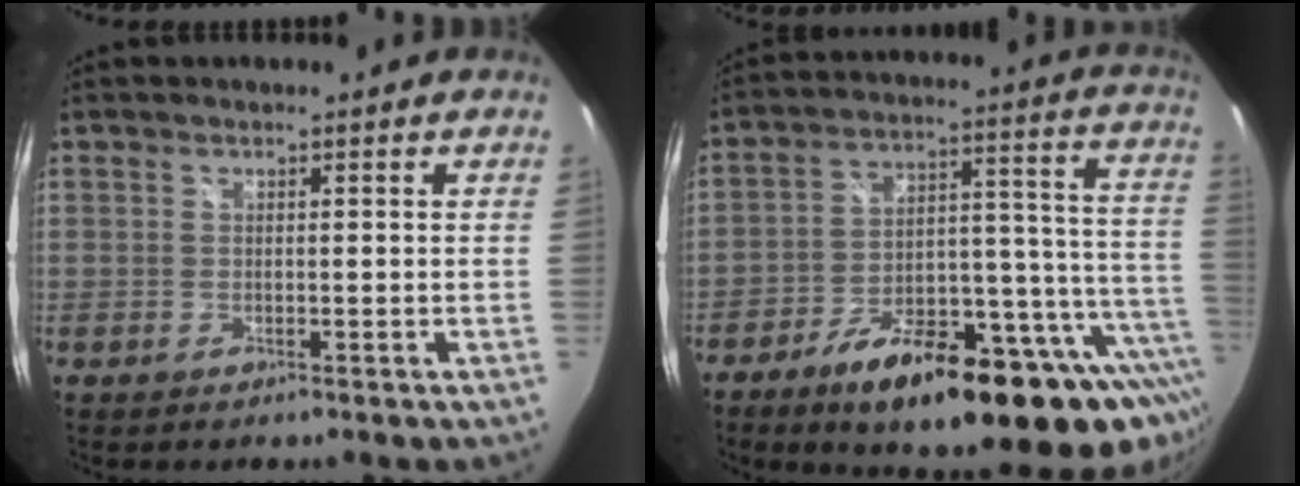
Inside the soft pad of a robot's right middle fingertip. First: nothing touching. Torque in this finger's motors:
{"motor_torque": [1.18, -0.96, 0.82, 0.21]}